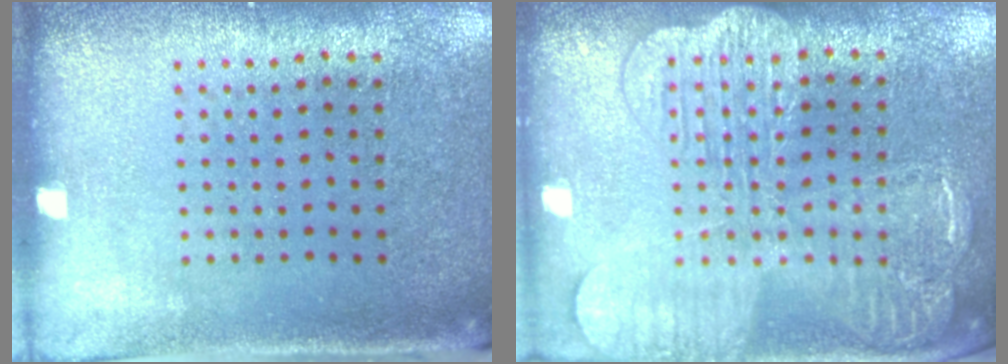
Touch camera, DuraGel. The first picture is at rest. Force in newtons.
{"total": 3.7, "press": 3.6, "slide": 0.5}